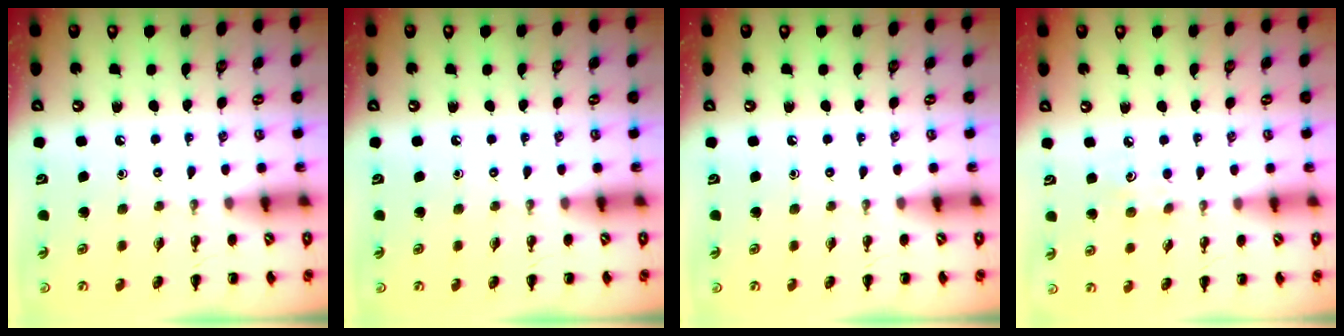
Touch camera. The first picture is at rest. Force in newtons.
{"total": 0.0}
{"total": 0.0}
{"total": 4.1, "press": 4.0, "slide": 1.2}